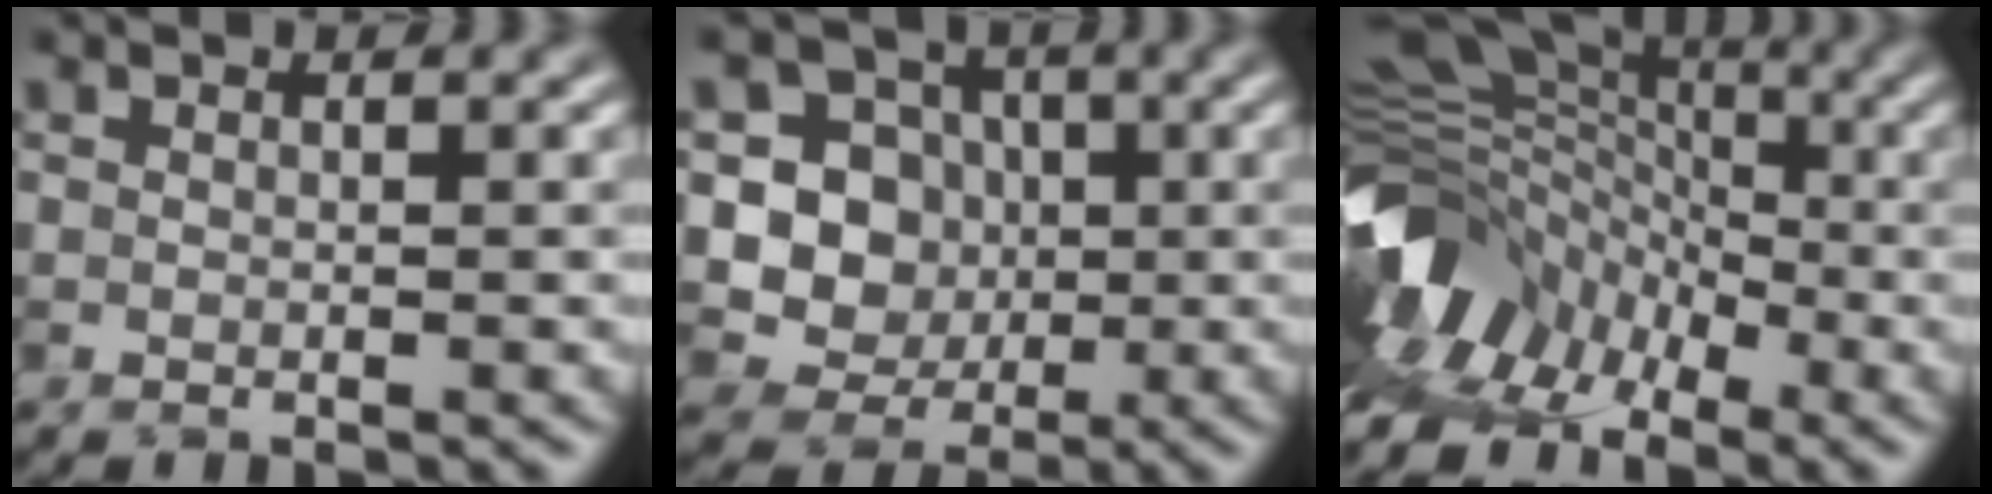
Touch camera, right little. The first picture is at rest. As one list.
[{"total": 7.5, "force": [0.4, 7.1, 2.4], "torque": [-0.041, 0.019, -0.008]}, {"total": 10.2, "force": [-4.7, 7.2, 5.4], "torque": [-0.092, 0.015, -0.088]}]